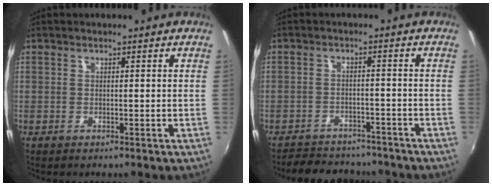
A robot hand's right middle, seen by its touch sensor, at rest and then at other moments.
{"total": 11.7, "force": [-10.3, 4.3, 3.6], "torque": [-0.089, 0.009, -0.139]}